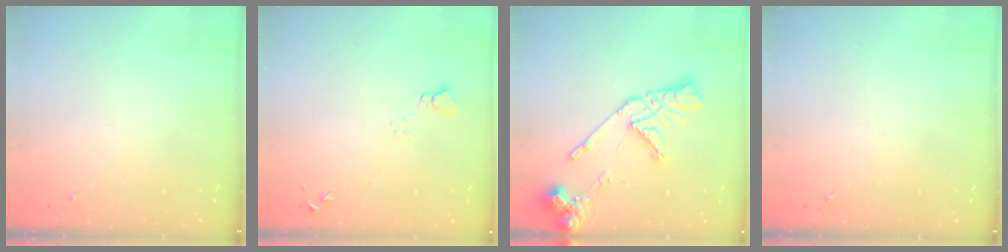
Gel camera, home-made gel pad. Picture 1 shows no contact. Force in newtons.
{"total": 3.7, "press": 3.7, "slide": 0.4}
{"total": 16.1, "press": 16.0, "slide": 2.0}
{"total": 0.0}